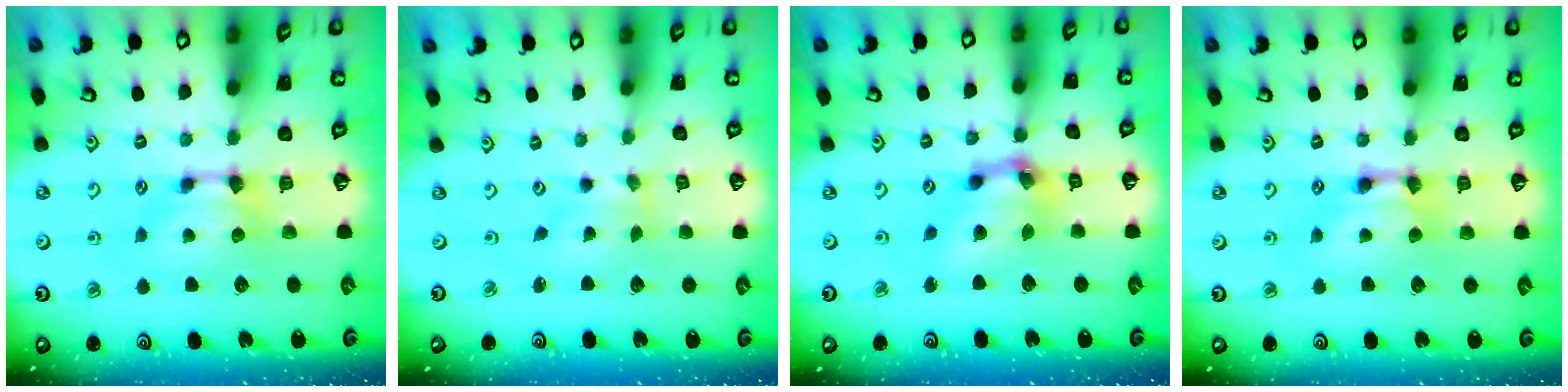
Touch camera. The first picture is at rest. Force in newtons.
{"total": 2.0, "press": 1.7, "slide": 1.1}
{"total": 6.4, "press": 6.1, "slide": 2.0}
{"total": 2.0, "press": 2.0, "slide": 0.1}